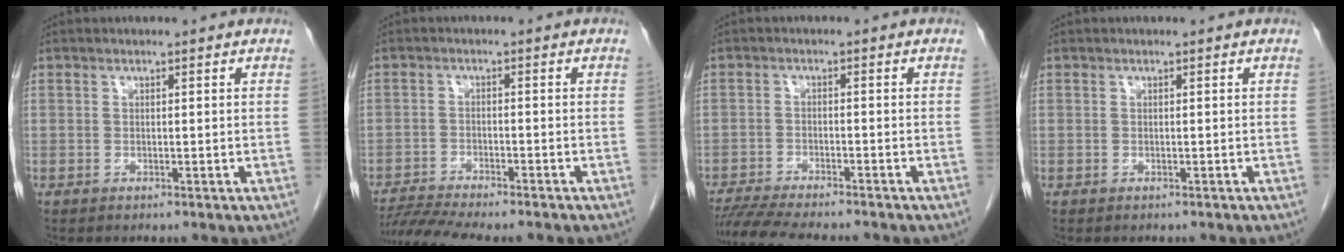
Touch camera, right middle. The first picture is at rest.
{"total": 9.1, "force": [-8.2, 0.0, 3.8], "torque": [-0.061, -0.004, -0.130]}
{"total": 11.3, "force": [-10.1, 1.0, 4.9], "torque": [-0.072, -0.012, -0.152]}
{"total": 0.6, "force": [-0.6, -0.1, -0.1], "torque": [-0.004, -0.003, -0.009]}